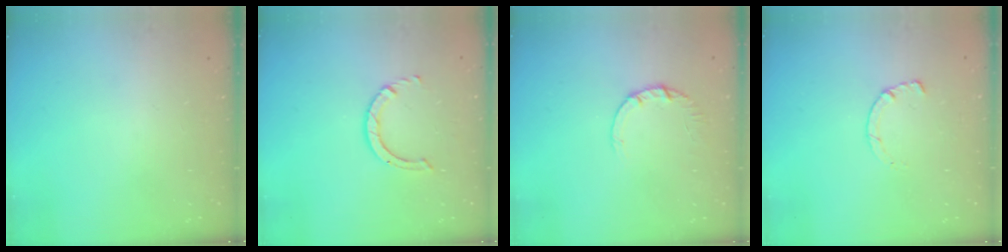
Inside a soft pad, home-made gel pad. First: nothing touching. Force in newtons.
{"total": 3.2, "press": 3.1, "slide": 0.4}
{"total": 2.7, "press": 2.7, "slide": 0.4}
{"total": 1.8, "press": 1.7, "slide": 0.3}